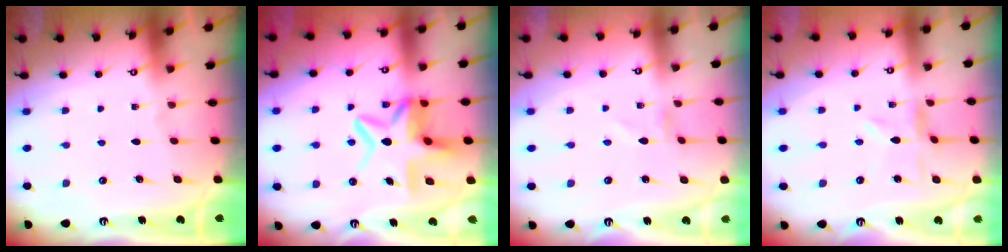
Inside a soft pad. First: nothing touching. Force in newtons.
{"total": 11.5, "press": 11.4, "slide": 1.8}
{"total": 1.4, "press": 1.4, "slide": 0.1}
{"total": 0.9, "press": 0.8, "slide": 0.3}